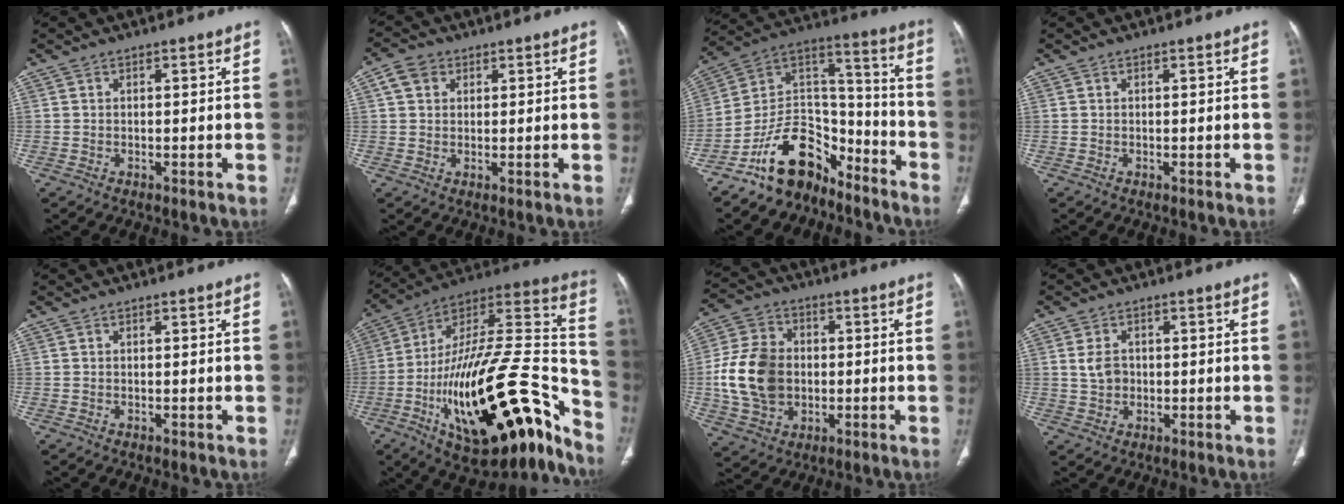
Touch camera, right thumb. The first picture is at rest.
{"total": 4.4, "force": [1.7, 3.5, 2.0], "torque": [-0.025, 0.003, 0.032]}
{"total": 15.7, "force": [-11.4, 8.7, 6.3], "torque": [-0.069, 0.122, -0.206]}
{"total": 0.0}
{"total": 0.0}
{"total": 34.3, "force": [-17.3, 12.5, 26.9], "torque": [-0.369, 0.096, -0.273]}
{"total": 14.8, "force": [-0.8, 11.3, 9.4], "torque": [-0.167, 0.014, -0.010]}
{"total": 3.9, "force": [0.4, 3.1, 2.4], "torque": [-0.034, 0.005, 0.010]}